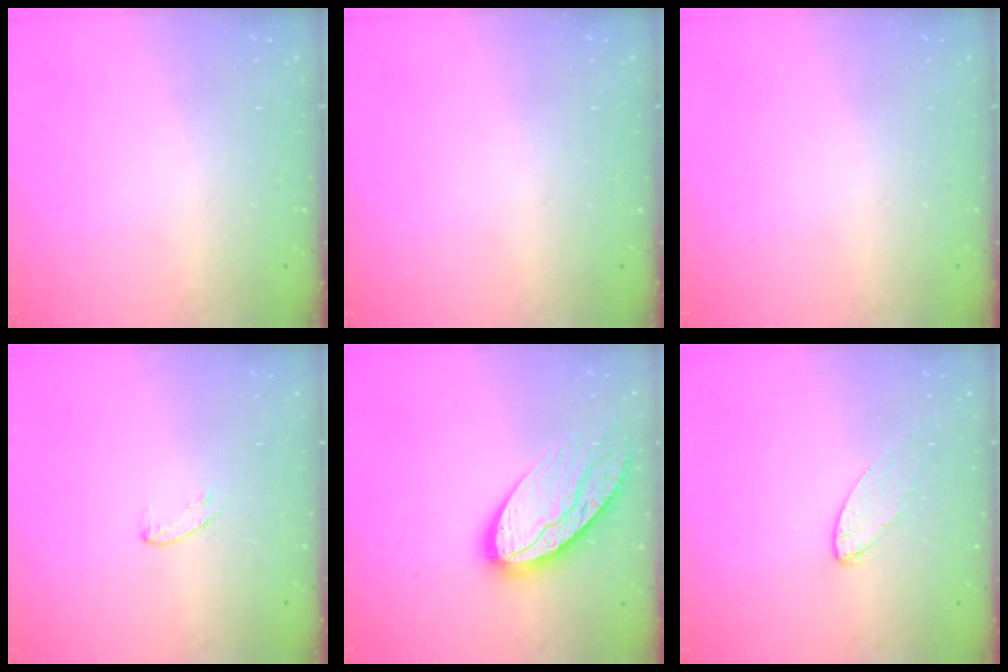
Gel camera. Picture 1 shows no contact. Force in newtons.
{"total": 0.0}
{"total": 0.0}
{"total": 4.5, "press": 4.5, "slide": 0.4}
{"total": 16.0, "press": 15.9, "slide": 1.4}
{"total": 3.8, "press": 3.8, "slide": 0.3}